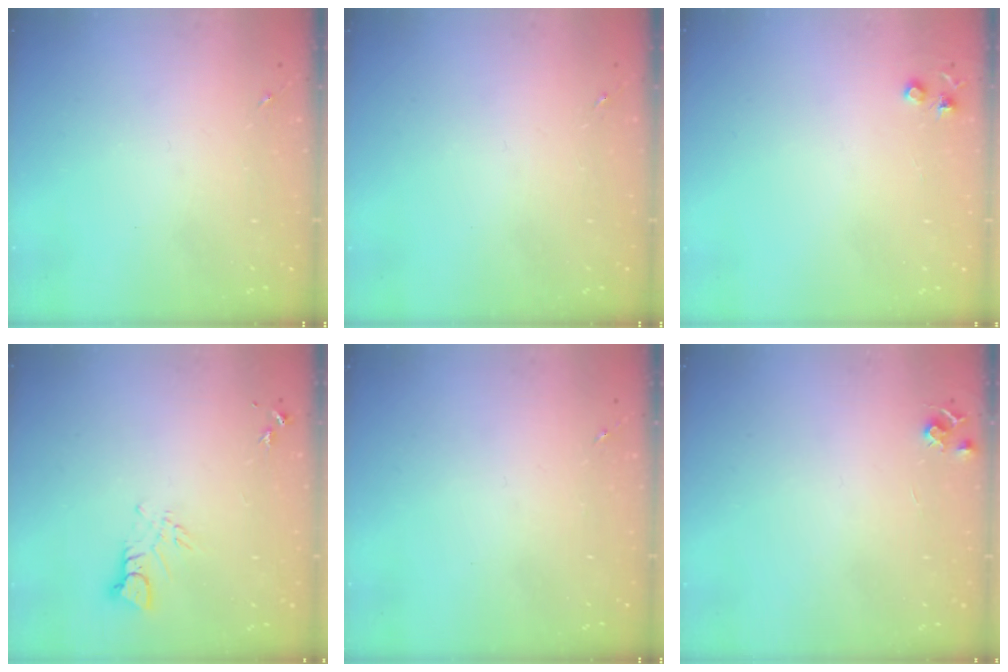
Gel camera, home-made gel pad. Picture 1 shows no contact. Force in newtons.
{"total": 0.0}
{"total": 4.2, "press": 4.1, "slide": 0.7}
{"total": 3.9, "press": 3.9, "slide": 0.4}
{"total": 0.0}
{"total": 5.2, "press": 5.2, "slide": 0.7}